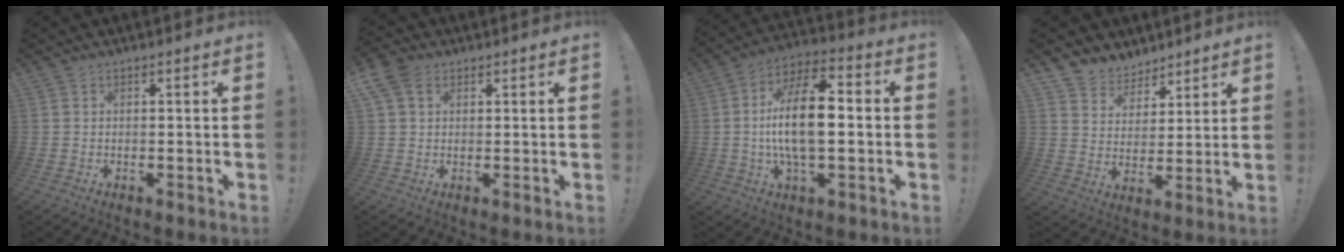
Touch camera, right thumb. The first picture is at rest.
{"total": 6.2, "force": [2.8, 4.2, 3.6], "torque": [-0.068, 0.002, 0.058]}
{"total": 15.9, "force": [-0.8, 6.6, 14.4], "torque": [-0.267, 0.003, -0.024]}
{"total": 6.9, "force": [5.2, 4.5, 0.0], "torque": [-0.008, -0.049, 0.104]}